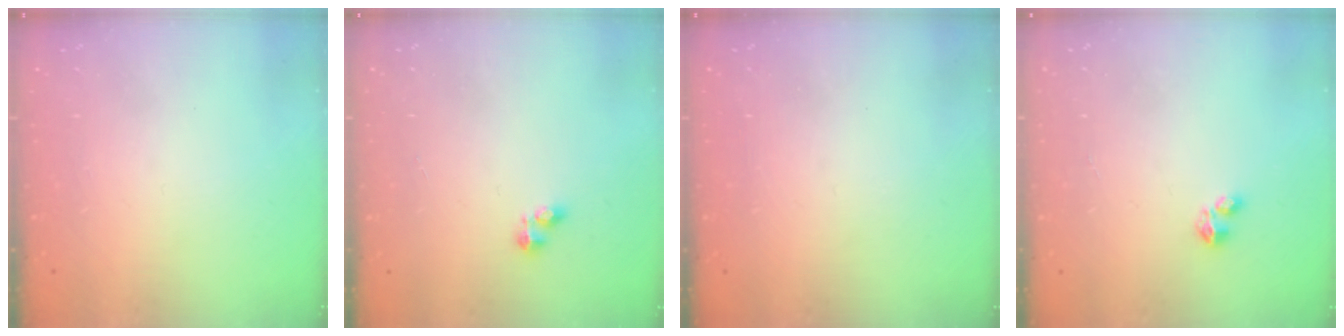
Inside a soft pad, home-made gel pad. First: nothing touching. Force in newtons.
{"total": 3.4, "press": 3.4, "slide": 0.5}
{"total": 0.7, "press": 0.6, "slide": 0.4}
{"total": 2.7, "press": 2.7, "slide": 0.4}